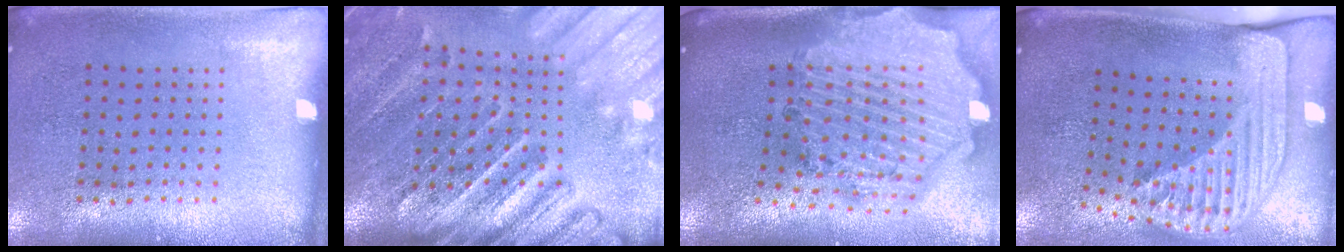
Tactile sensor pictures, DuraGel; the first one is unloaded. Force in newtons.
{"total": 4.3, "press": 3.6, "slide": 2.5}
{"total": 3.3, "press": 2.8, "slide": 1.7}
{"total": 2.5, "press": 1.8, "slide": 1.8}